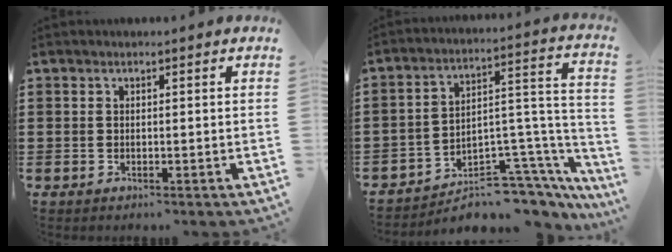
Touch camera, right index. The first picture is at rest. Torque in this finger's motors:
{"motor_torque": [2.14, 0.00, 0.37, 0.10]}